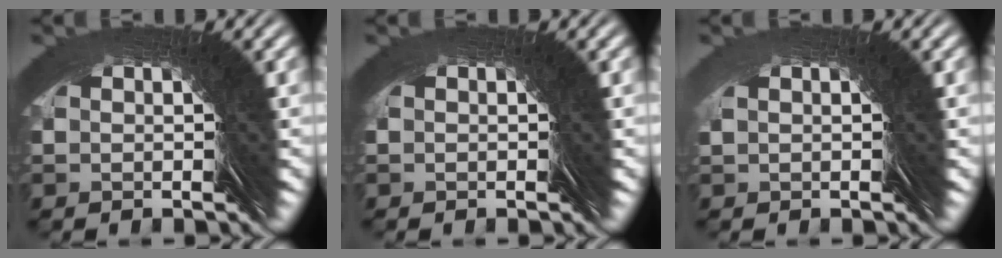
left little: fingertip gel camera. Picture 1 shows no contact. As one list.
[{"total": 0.9, "force": [-0.1, 0.8, 0.4], "torque": [-0.015, -0.006, -0.001]}, {"total": 1.2, "force": [0.4, -0.7, -0.9], "torque": [0.017, 0.004, 0.006]}]